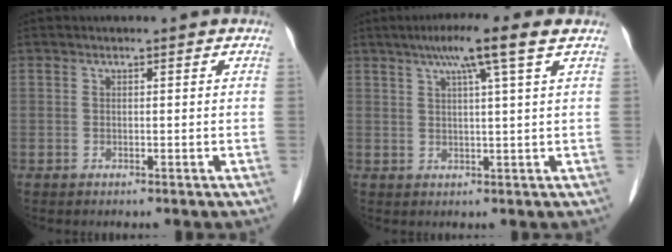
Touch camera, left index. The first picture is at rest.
{"total": 6.8, "force": [4.1, -1.2, 5.2], "torque": [-0.092, 0.013, 0.070]}